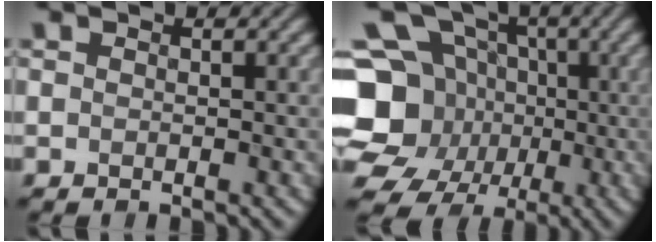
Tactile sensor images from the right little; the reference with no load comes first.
{"total": 12.1, "force": [-1.8, 11.3, 3.9], "torque": [-0.118, -0.001, -0.054]}